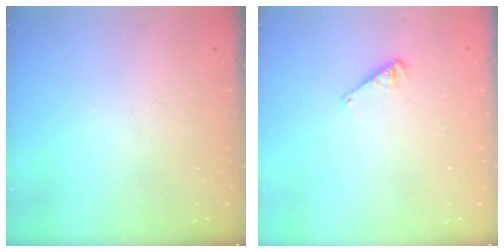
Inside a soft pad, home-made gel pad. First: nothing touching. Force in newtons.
{"total": 3.9, "press": 3.9, "slide": 0.6}